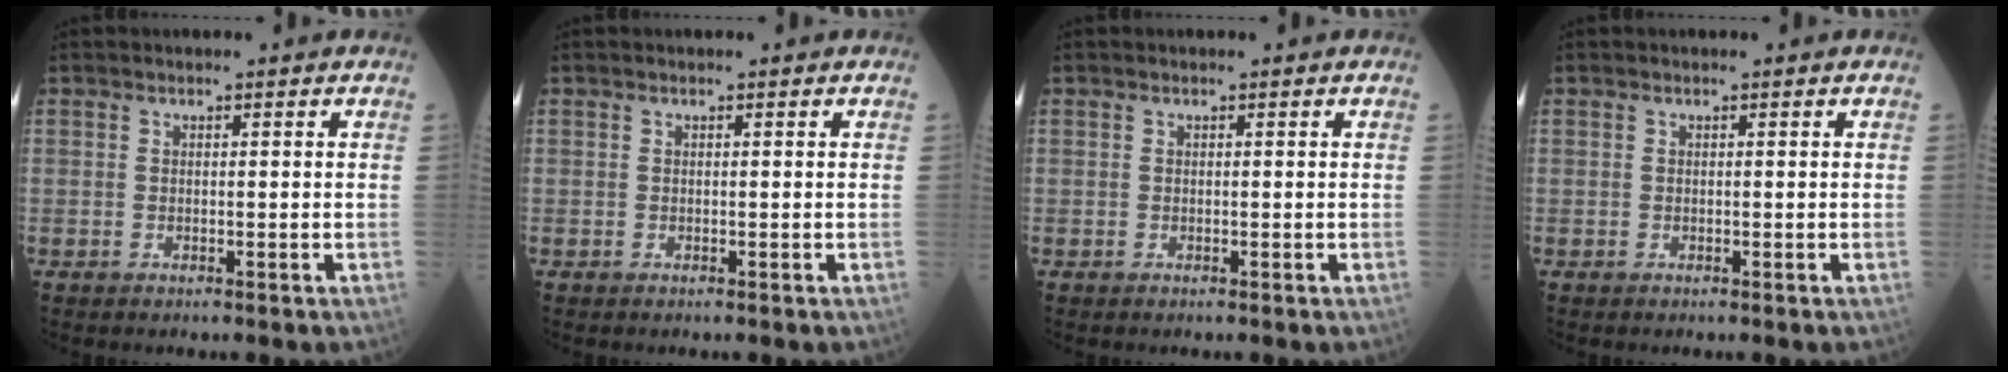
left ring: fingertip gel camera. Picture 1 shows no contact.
{"total": 0.0}
{"total": 0.0}
{"total": 0.0}